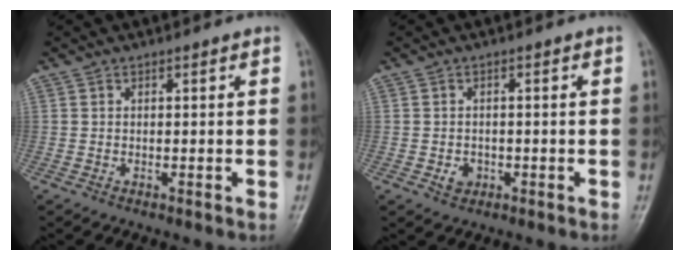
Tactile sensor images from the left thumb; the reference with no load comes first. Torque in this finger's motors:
{"motor_torque": [0.00, 0.00, 0.03, 0.02, 0.00]}